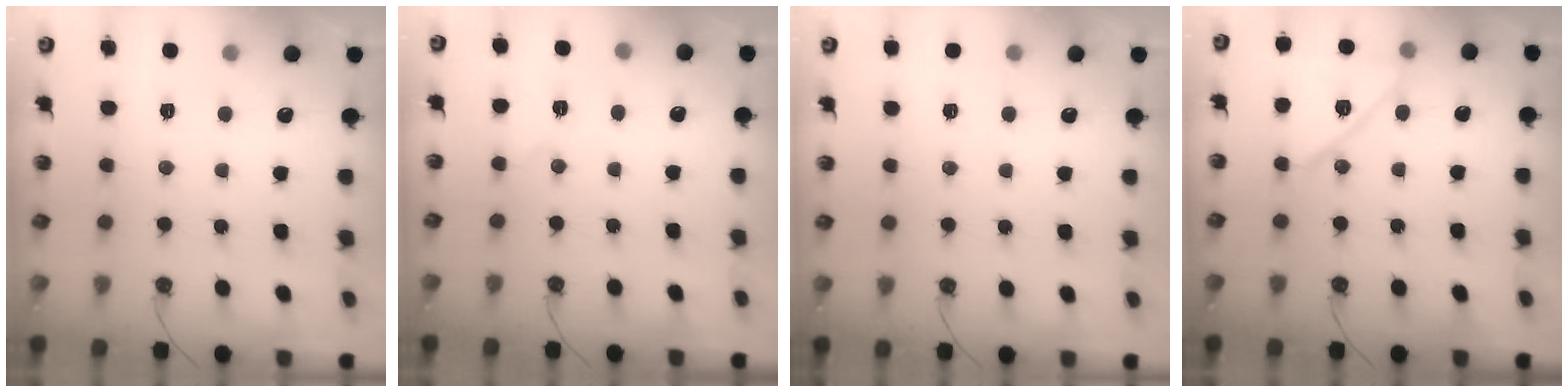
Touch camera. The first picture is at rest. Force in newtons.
{"total": 5.9, "press": 5.4, "slide": 2.4}
{"total": 2.2, "press": 2.1, "slide": 0.2}
{"total": 13.3, "press": 13.3, "slide": 0.2}